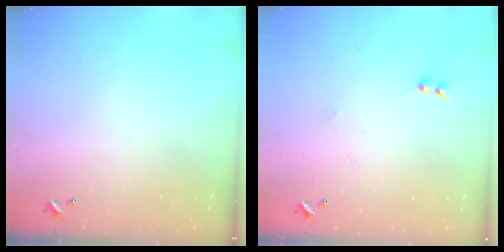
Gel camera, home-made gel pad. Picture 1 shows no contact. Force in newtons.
{"total": 1.2, "press": 1.2, "slide": 0.3}